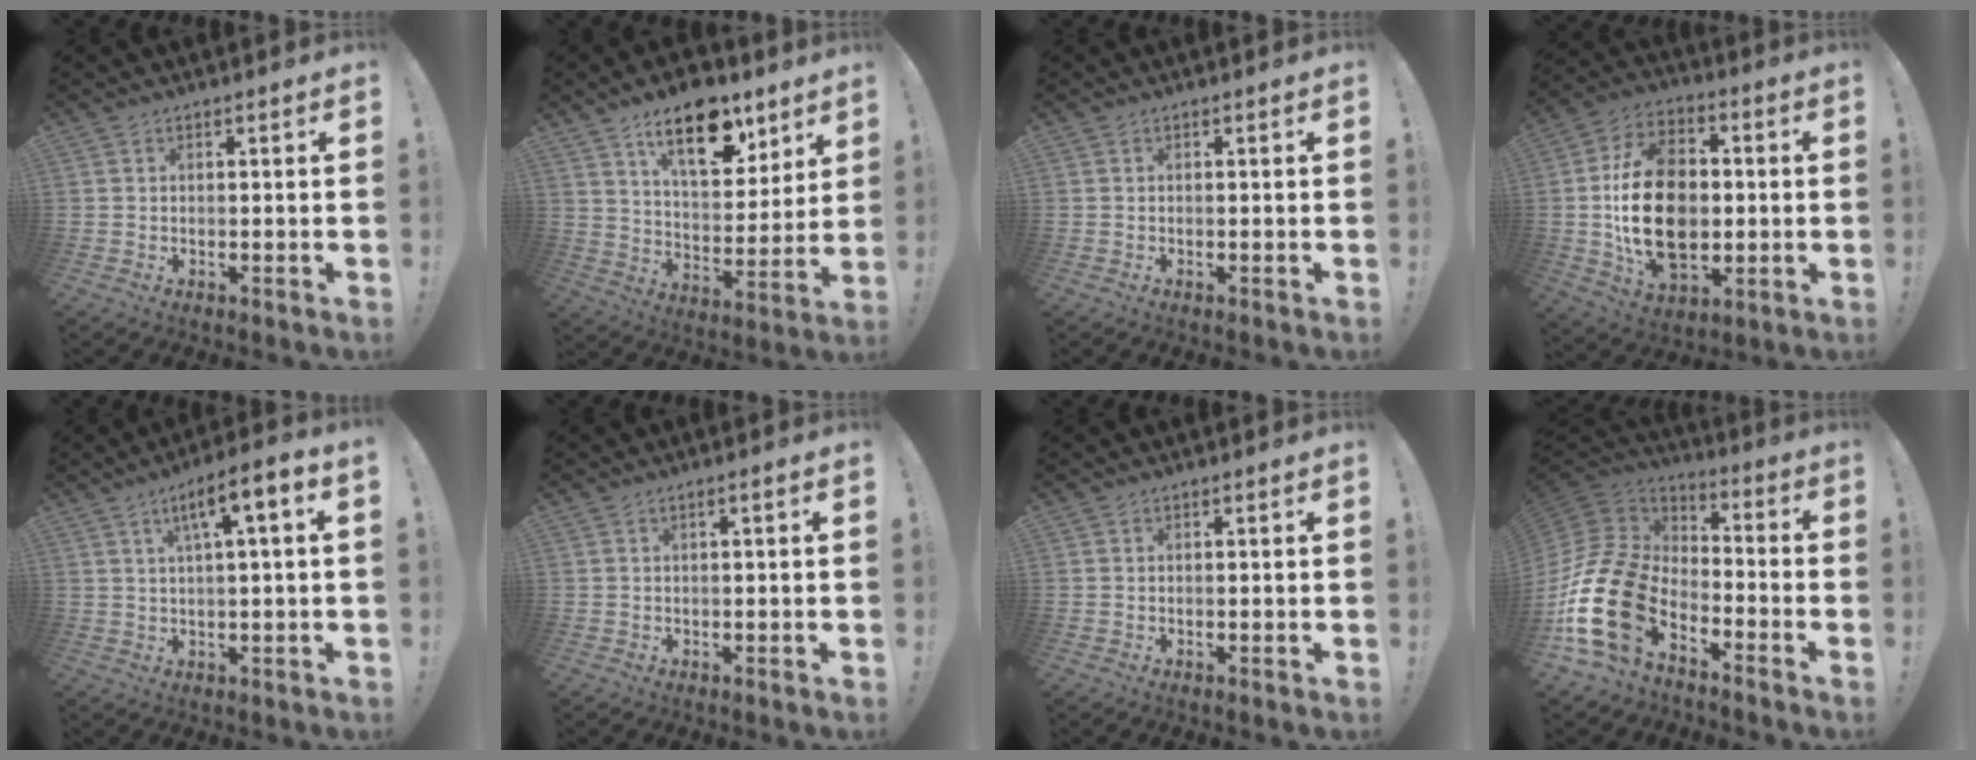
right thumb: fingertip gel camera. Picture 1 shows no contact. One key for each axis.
{"total": 17.9, "fx": 11.2, "fy": 9.0, "fz": 10.7, "tx": -0.145, "ty": -0.066, "tz": 0.191}
{"total": 0.0}
{"total": 22.9, "fx": -0.9, "fy": 16.2, "fz": 16.1, "tx": -0.278, "ty": 0.010, "tz": -0.006}
{"total": 8.2, "fx": 2.2, "fy": 1.3, "fz": 7.8, "tx": -0.121, "ty": -0.004, "tz": 0.031}
{"total": 1.1, "fx": -0.2, "fy": -0.1, "fz": 1.0, "tx": -0.018, "ty": 0.000, "tz": -0.005}
{"total": 0.0}
{"total": 21.8, "fx": -9.6, "fy": 12.7, "fz": 15.0, "tx": -0.322, "ty": 0.048, "tz": -0.160}